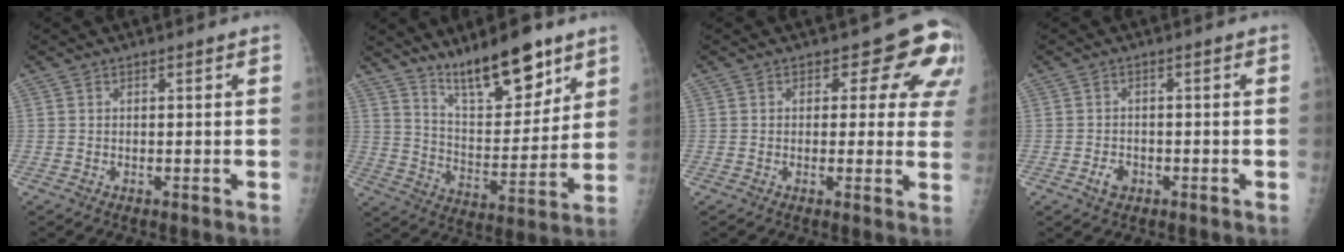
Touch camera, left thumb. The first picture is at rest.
{"total": 15.5, "force": [11.1, 5.0, 9.6], "torque": [-0.117, -0.079, 0.193]}
{"total": 9.6, "force": [4.7, 5.9, 5.8], "torque": [-0.013, -0.016, 0.036]}
{"total": 2.5, "force": [-1.2, 1.8, 1.2], "torque": [-0.012, 0.007, -0.017]}